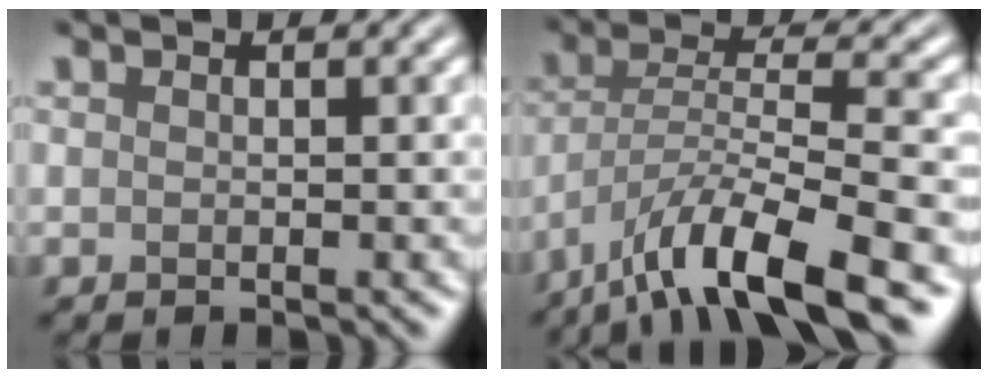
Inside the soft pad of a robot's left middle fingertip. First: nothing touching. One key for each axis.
{"total": 10.3, "fx": -6.9, "fy": 2.6, "fz": 7.3, "tx": -0.125, "ty": 0.004, "tz": -0.130}